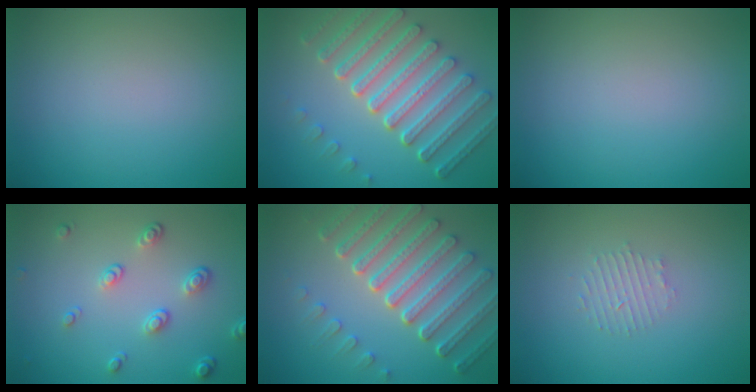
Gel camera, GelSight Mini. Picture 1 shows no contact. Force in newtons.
{"total": 7.5, "press": 5.6, "slide": 4.9}
{"total": 0.0}
{"total": 2.6, "press": 1.7, "slide": 2.0}
{"total": 7.2, "press": 5.4, "slide": 4.8}
{"total": 1.6, "press": 1.5, "slide": 0.3}